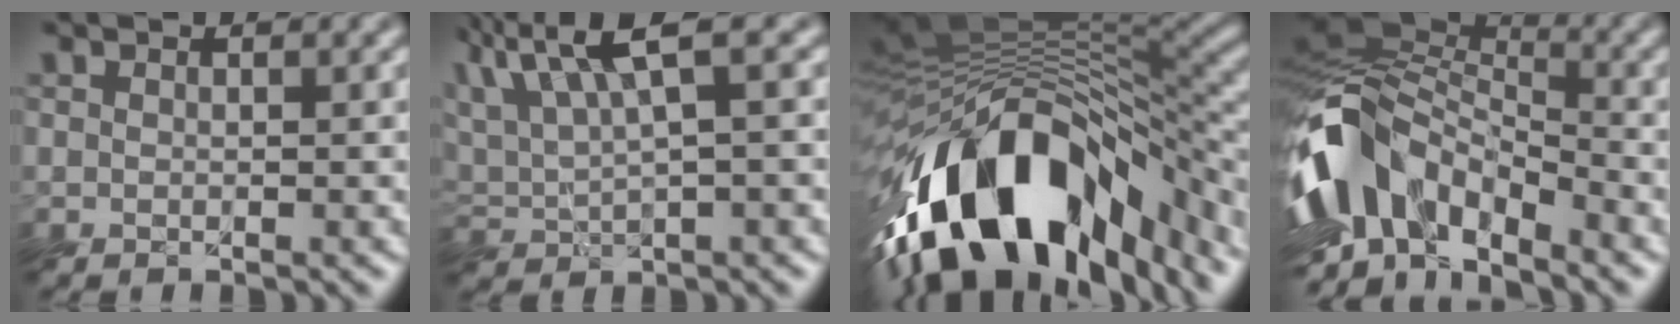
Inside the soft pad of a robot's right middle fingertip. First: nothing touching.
{"total": 5.9, "force": [2.9, 1.1, 5.0], "torque": [-0.096, 0.024, 0.048]}
{"total": 16.3, "force": [-8.7, 7.6, 11.5], "torque": [-0.199, 0.012, -0.146]}
{"total": 10.2, "force": [-6.2, 5.2, 6.2], "torque": [-0.119, -0.004, -0.128]}